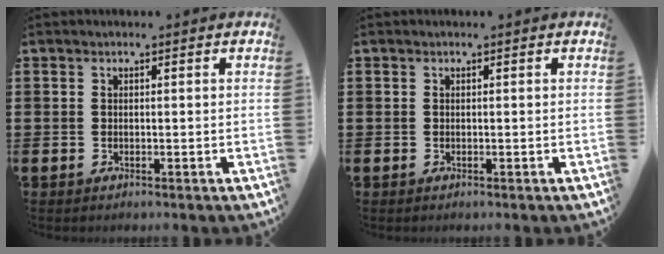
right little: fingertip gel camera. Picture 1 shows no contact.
{"total": 0.0}